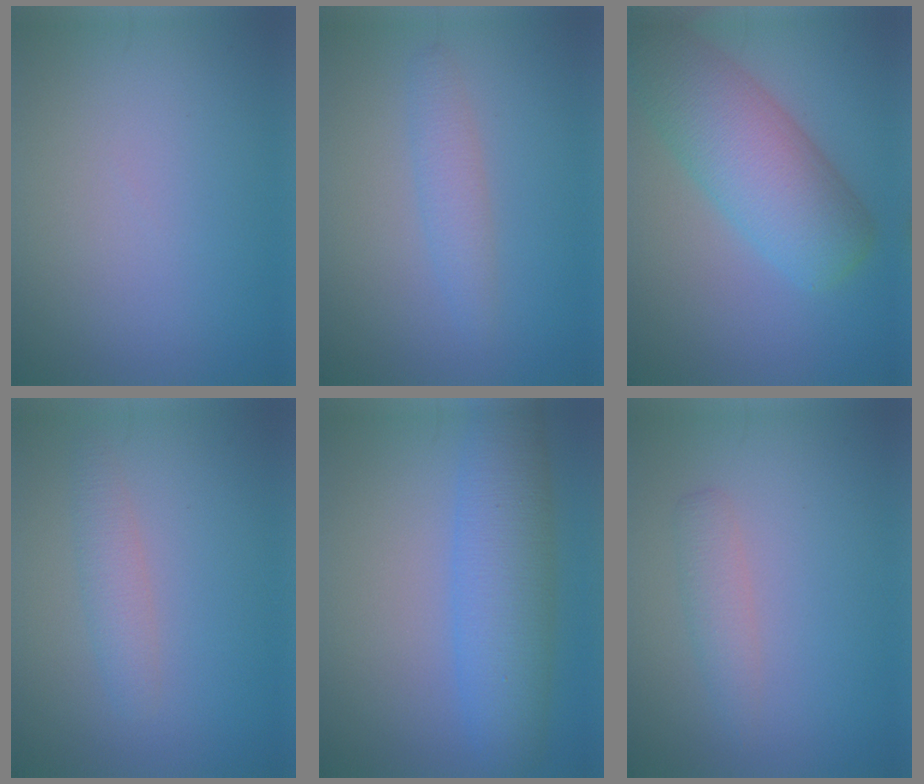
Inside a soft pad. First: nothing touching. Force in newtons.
{"total": 2.1, "press": 2.1, "slide": 0.2}
{"total": 8.4, "press": 8.4, "slide": 0.4}
{"total": 2.1, "press": 2.1, "slide": 0.1}
{"total": 7.0, "press": 7.0, "slide": 0.1}
{"total": 1.8, "press": 1.8, "slide": 0.0}